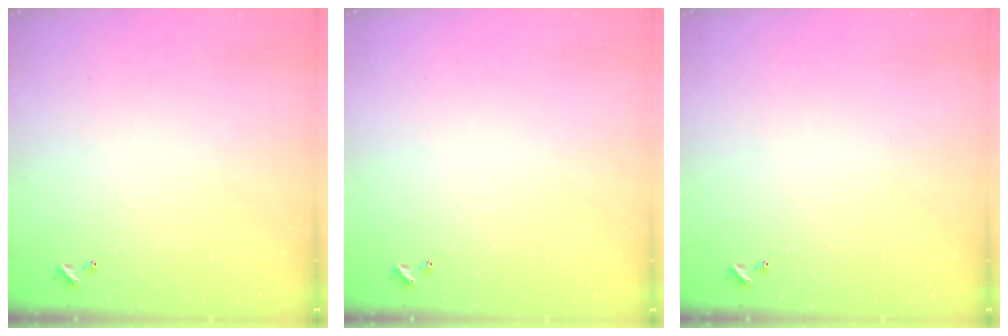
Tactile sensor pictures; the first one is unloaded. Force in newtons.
{"total": 0.0}
{"total": 0.0}